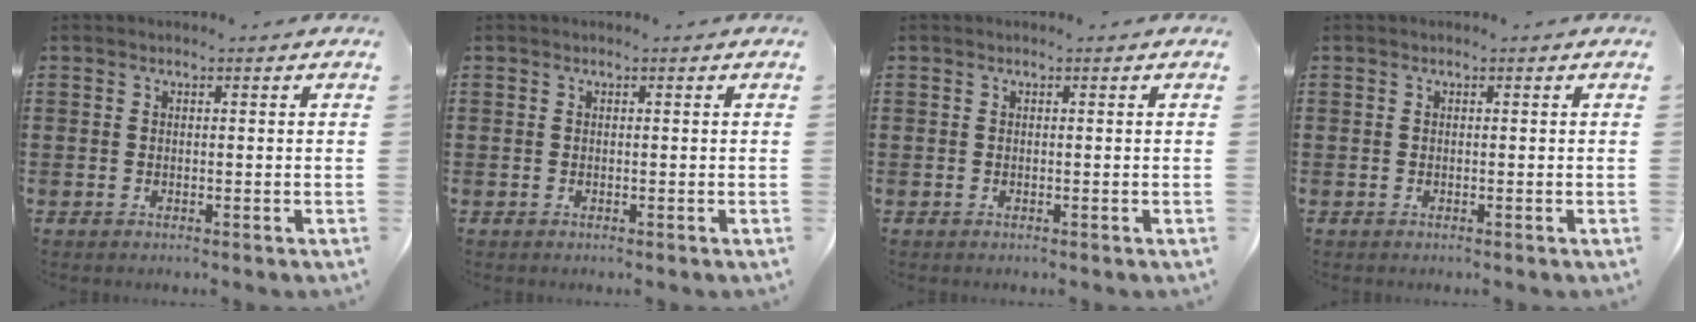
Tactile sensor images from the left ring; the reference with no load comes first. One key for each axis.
{"total": 0.0}
{"total": 0.0}
{"total": 0.0}